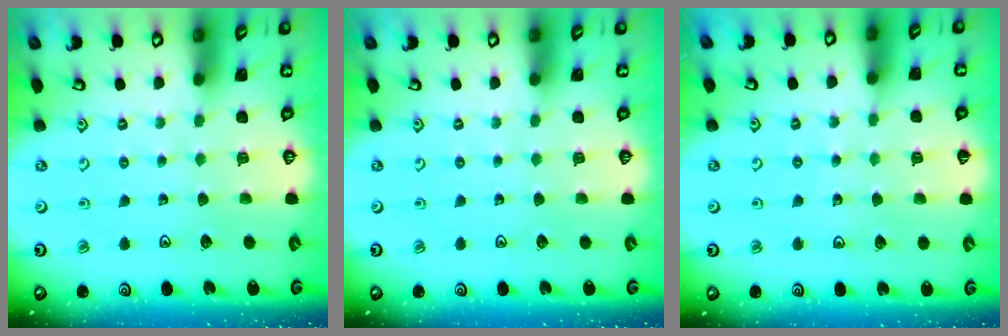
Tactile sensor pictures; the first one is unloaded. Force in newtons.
{"total": 0.0}
{"total": 3.1, "press": 3.0, "slide": 0.8}